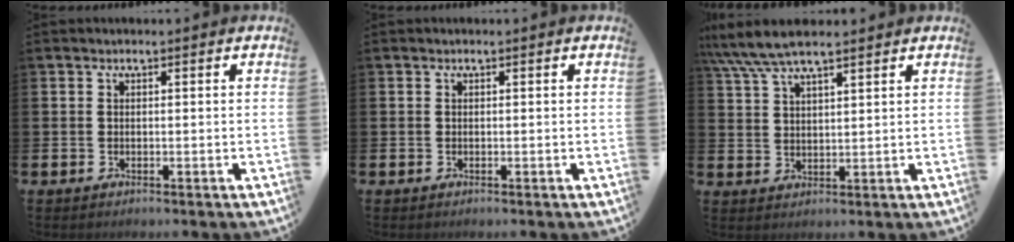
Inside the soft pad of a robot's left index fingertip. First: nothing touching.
{"total": 0.0}
{"total": 6.5, "force": [5.6, 1.4, 3.0], "torque": [-0.082, -0.011, 0.103]}